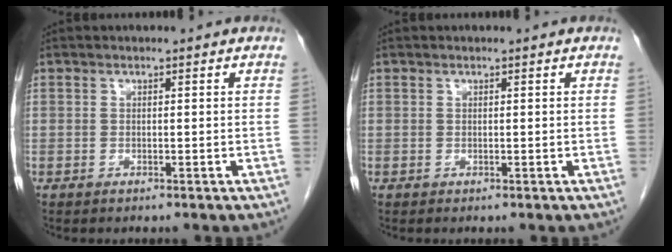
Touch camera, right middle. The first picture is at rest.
{"total": 0.0}